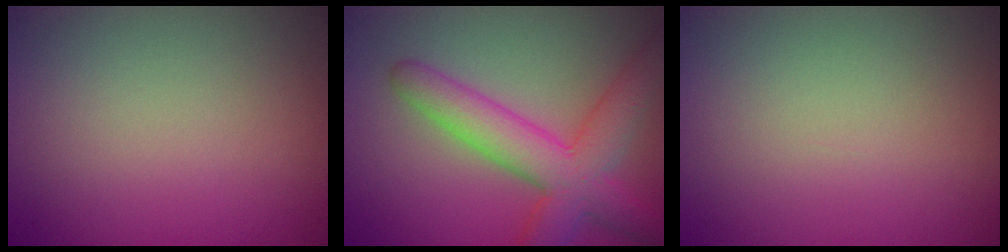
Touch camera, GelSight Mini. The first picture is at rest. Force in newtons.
{"total": 6.3, "press": 6.3, "slide": 0.2}
{"total": 0.0}